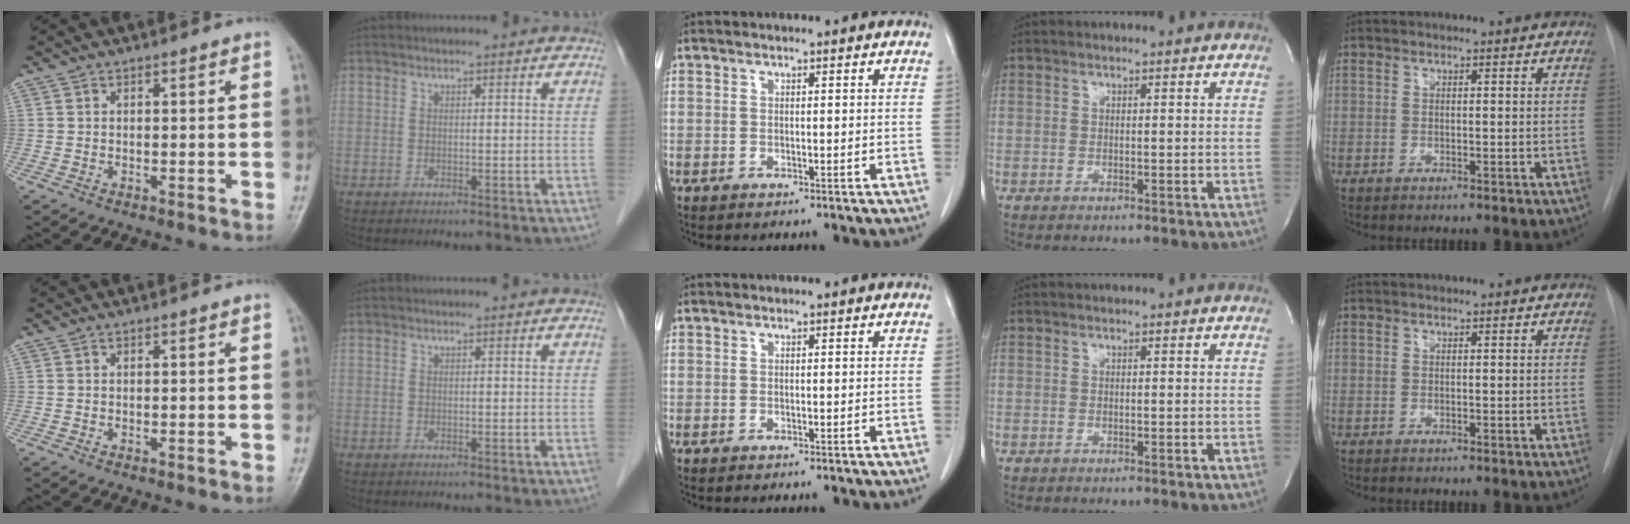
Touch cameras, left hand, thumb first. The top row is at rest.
{}